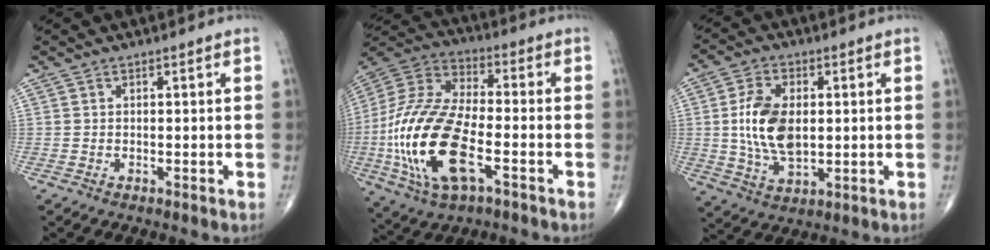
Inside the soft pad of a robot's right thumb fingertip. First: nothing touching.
{"total": 23.0, "force": [-6.2, 10.4, 19.6], "torque": [-0.426, 0.014, -0.109]}
{"total": 11.6, "force": [0.9, 6.7, 9.4], "torque": [-0.172, -0.004, 0.023]}